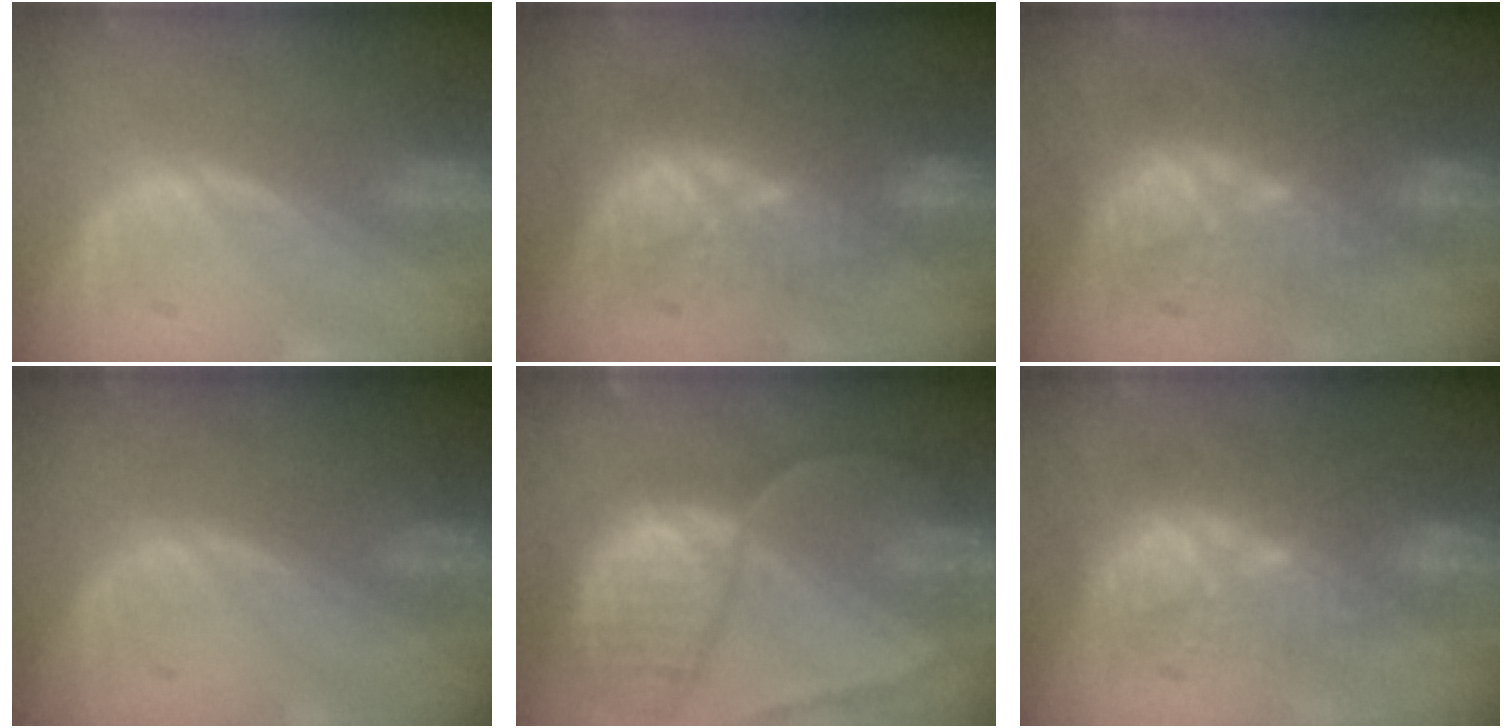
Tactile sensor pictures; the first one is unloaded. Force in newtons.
{"total": 9.7, "press": 8.9, "slide": 3.8}
{"total": 10.1, "press": 9.0, "slide": 4.5}
{"total": 0.0}
{"total": 10.8, "press": 9.0, "slide": 6.0}
{"total": 10.1, "press": 9.0, "slide": 4.5}